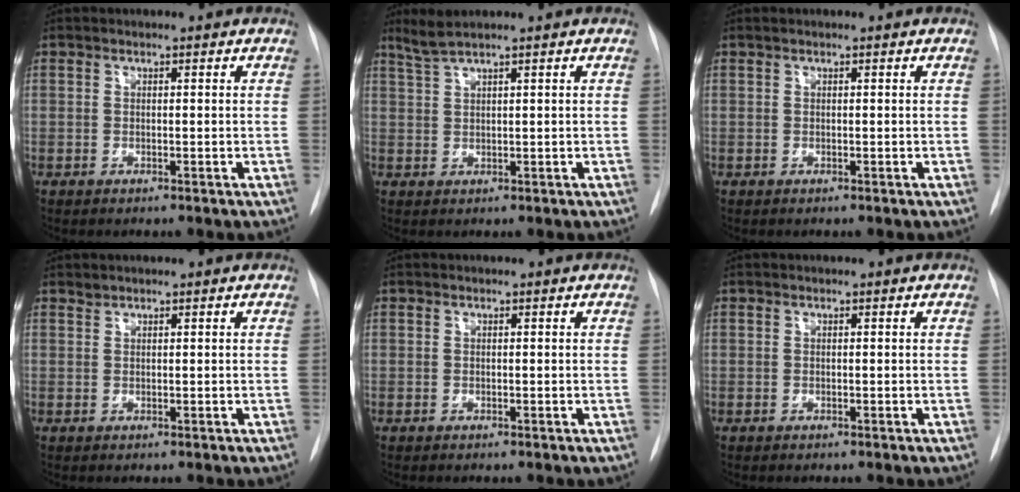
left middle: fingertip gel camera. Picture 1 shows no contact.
{"total": 2.6, "force": [2.2, -0.5, 1.4], "torque": [-0.037, 0.009, 0.050]}
{"total": 0.0}
{"total": 0.5, "force": [0.5, 0.0, -0.1], "torque": [-0.001, 0.001, 0.010]}
{"total": 0.0}
{"total": 0.0}